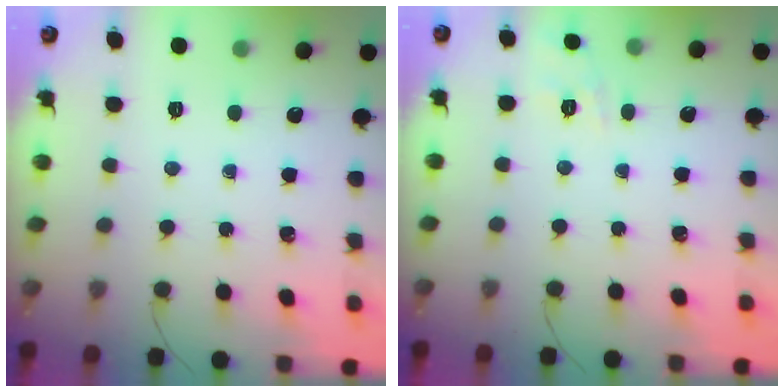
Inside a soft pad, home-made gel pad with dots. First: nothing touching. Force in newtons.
{"total": 8.9, "press": 8.7, "slide": 1.7}